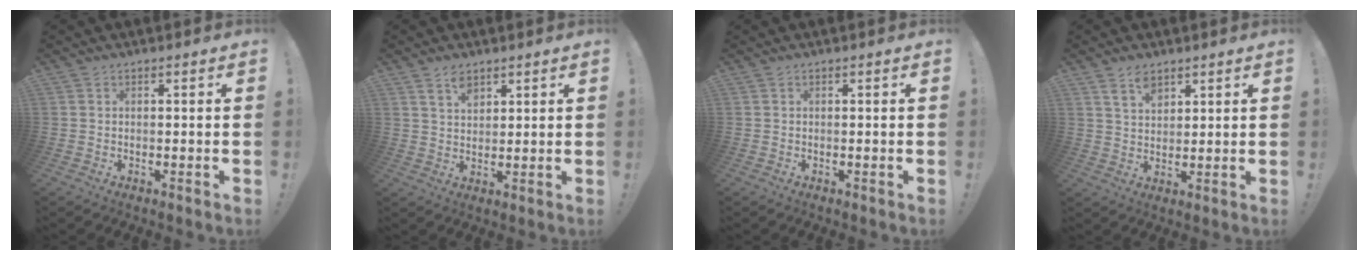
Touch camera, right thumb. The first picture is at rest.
{"total": 4.8, "force": [3.3, 2.7, 2.3], "torque": [-0.029, -0.018, 0.057]}
{"total": 0.0}
{"total": 5.9, "force": [4.0, 3.3, 2.8], "torque": [-0.041, -0.021, 0.073]}